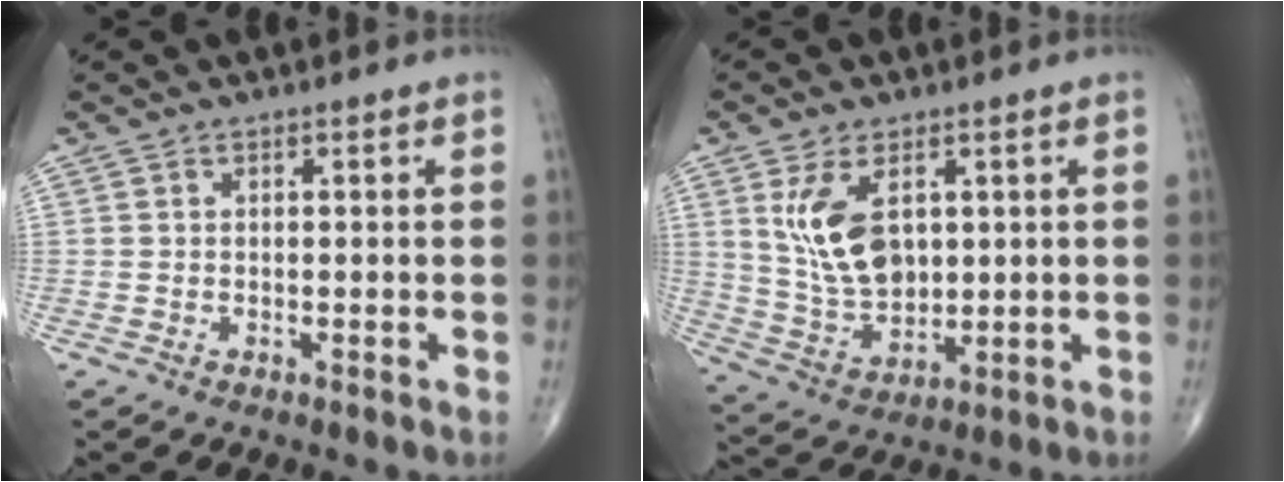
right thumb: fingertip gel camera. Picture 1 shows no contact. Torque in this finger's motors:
{"motor_torque": [-0.13, 0.63, 1.14, 0.29, 0.31]}